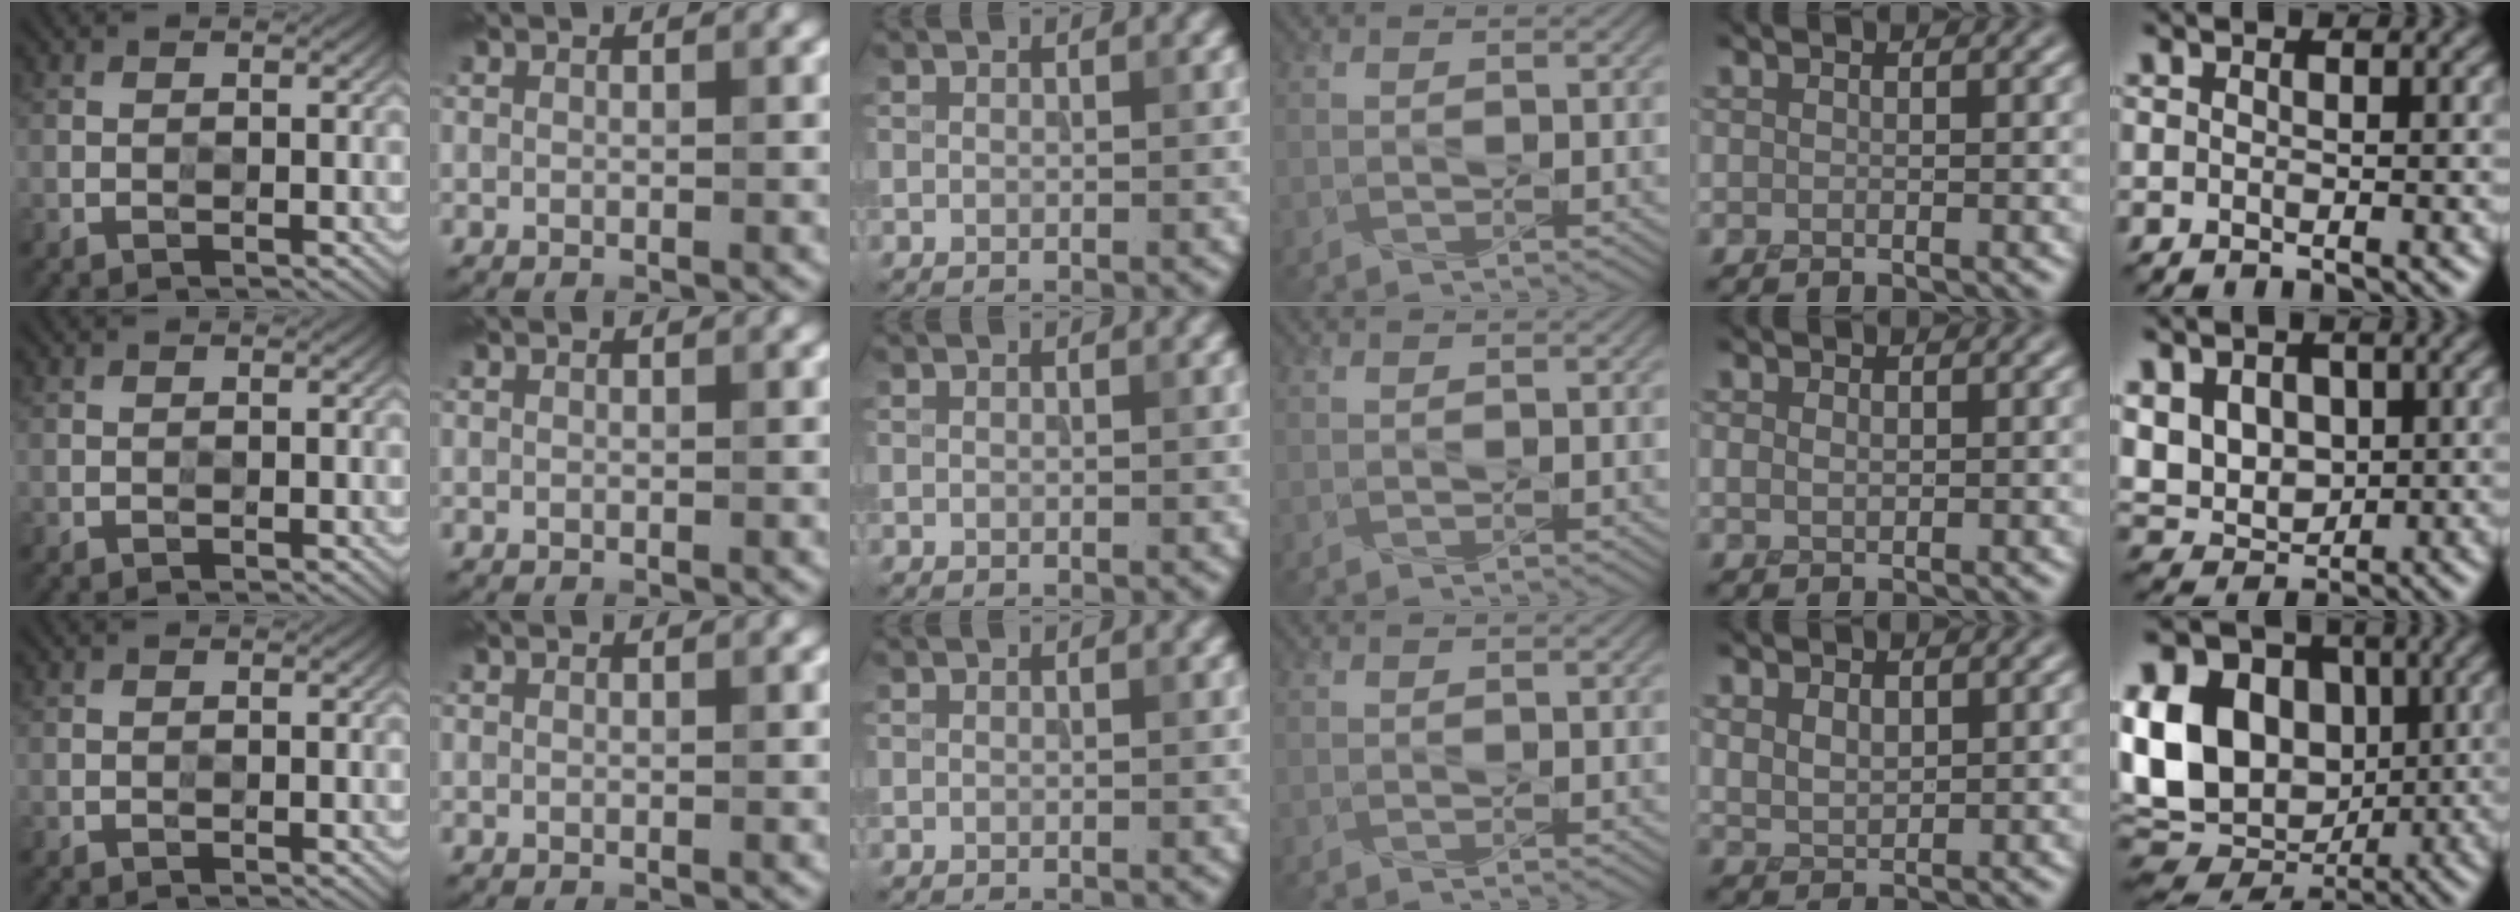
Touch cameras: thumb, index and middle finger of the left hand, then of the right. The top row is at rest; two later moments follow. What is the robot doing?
{"motion": "press", "object": "gel pad"}